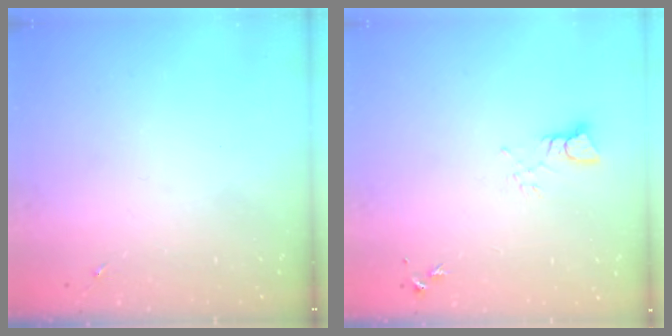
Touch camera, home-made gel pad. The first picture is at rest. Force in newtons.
{"total": 3.2, "press": 3.1, "slide": 0.4}